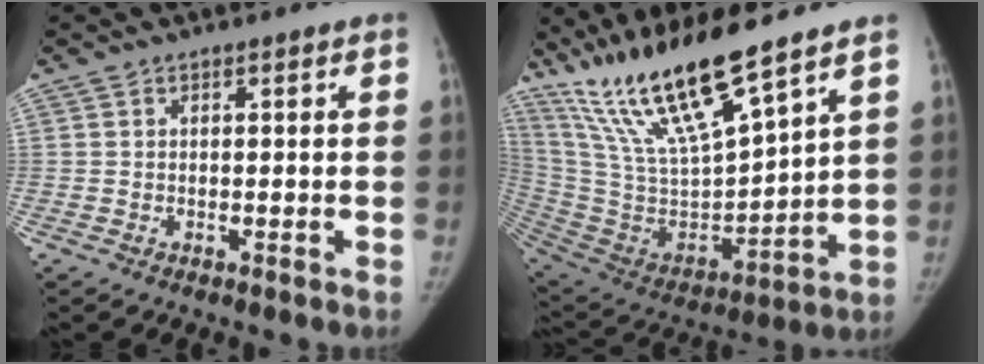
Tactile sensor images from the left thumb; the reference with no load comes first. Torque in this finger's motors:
{"motor_torque": [1.86, 1.78, 1.04, -1.73, 0.58]}